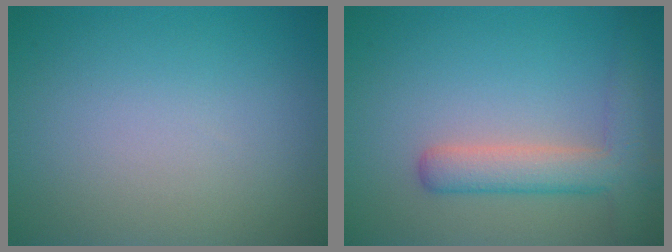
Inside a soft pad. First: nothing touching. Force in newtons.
{"total": 4.3, "press": 4.3, "slide": 0.2}